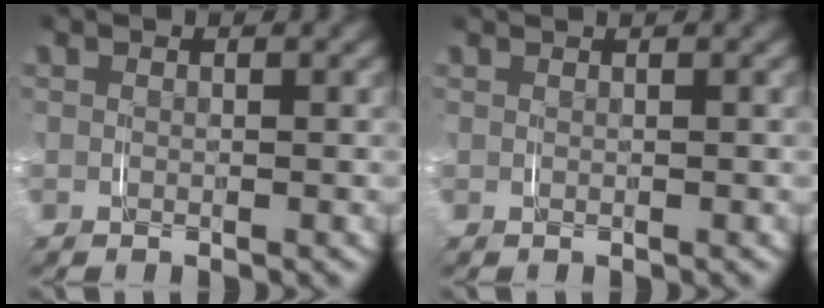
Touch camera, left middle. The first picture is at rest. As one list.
[{"total": 0.7, "force": [0.6, -0.3, 0.2], "torque": [0.004, 0.006, 0.008]}]